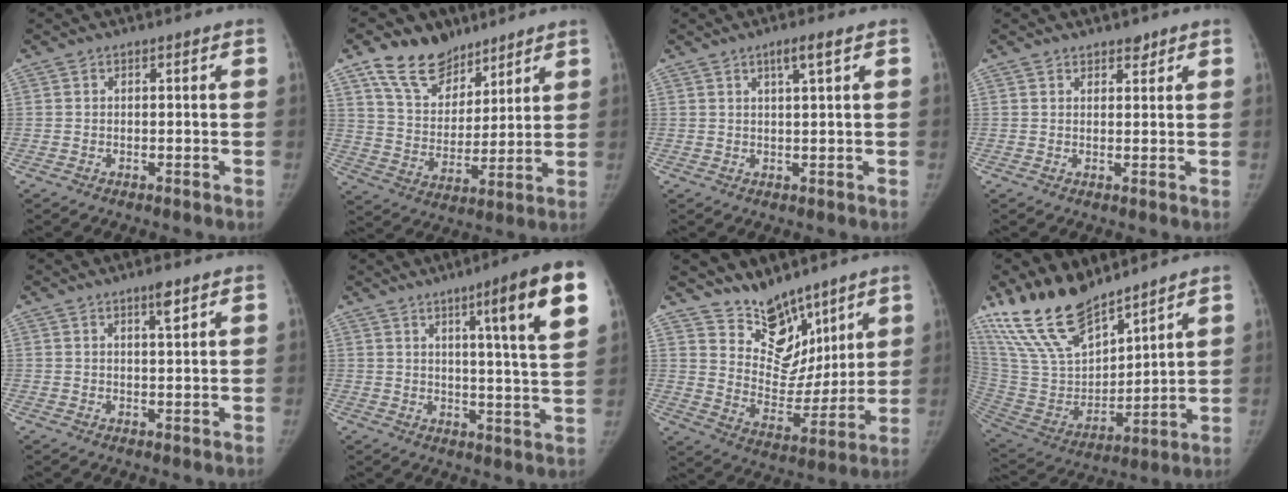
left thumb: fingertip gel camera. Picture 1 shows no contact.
{"total": 13.6, "force": [9.5, 8.5, 4.8], "torque": [-0.049, -0.049, 0.177]}
{"total": 3.1, "force": [1.6, 0.1, 2.6], "torque": [-0.050, -0.004, 0.031]}
{"total": 2.0, "force": [1.6, 1.1, 0.6], "torque": [0.005, -0.009, 0.020]}
{"total": 2.8, "force": [1.8, 0.4, 2.2], "torque": [-0.031, -0.012, 0.029]}
{"total": 15.7, "force": [7.4, 1.2, 13.9], "torque": [-0.178, -0.028, 0.096]}
{"total": 14.2, "force": [10.7, 7.9, 4.9], "torque": [-0.027, -0.073, 0.195]}
{"total": 19.3, "force": [15.8, 7.2, 8.5], "torque": [-0.129, -0.076, 0.315]}